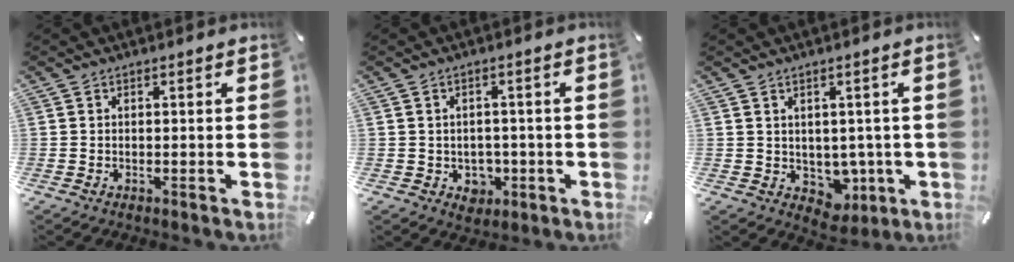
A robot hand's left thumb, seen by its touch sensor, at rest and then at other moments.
{"total": 4.3, "force": [-0.8, 4.0, 1.5], "torque": [-0.012, 0.001, -0.014]}
{"total": 5.7, "force": [1.5, 5.3, 1.4], "torque": [0.001, -0.021, 0.032]}